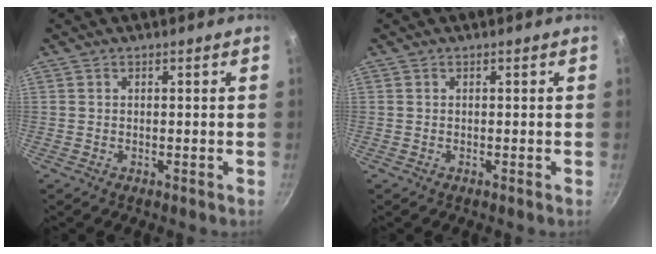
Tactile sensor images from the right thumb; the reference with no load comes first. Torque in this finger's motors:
{"motor_torque": [-0.01, -0.31, 0.30, -0.38, -0.06]}